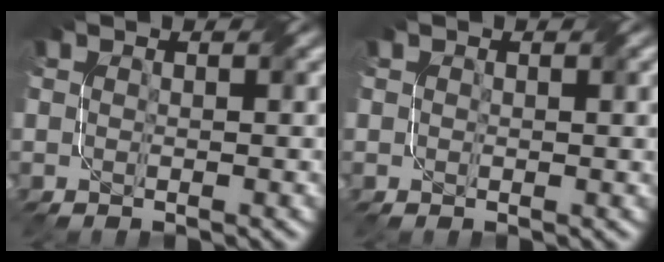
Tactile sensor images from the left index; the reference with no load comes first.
{"total": 1.2, "force": [0.5, 0.7, 0.7], "torque": [-0.009, 0.000, 0.011]}